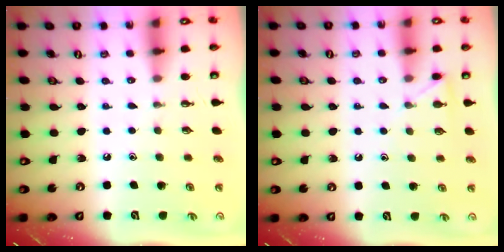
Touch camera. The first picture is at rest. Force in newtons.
{"total": 5.6, "press": 5.6, "slide": 0.7}